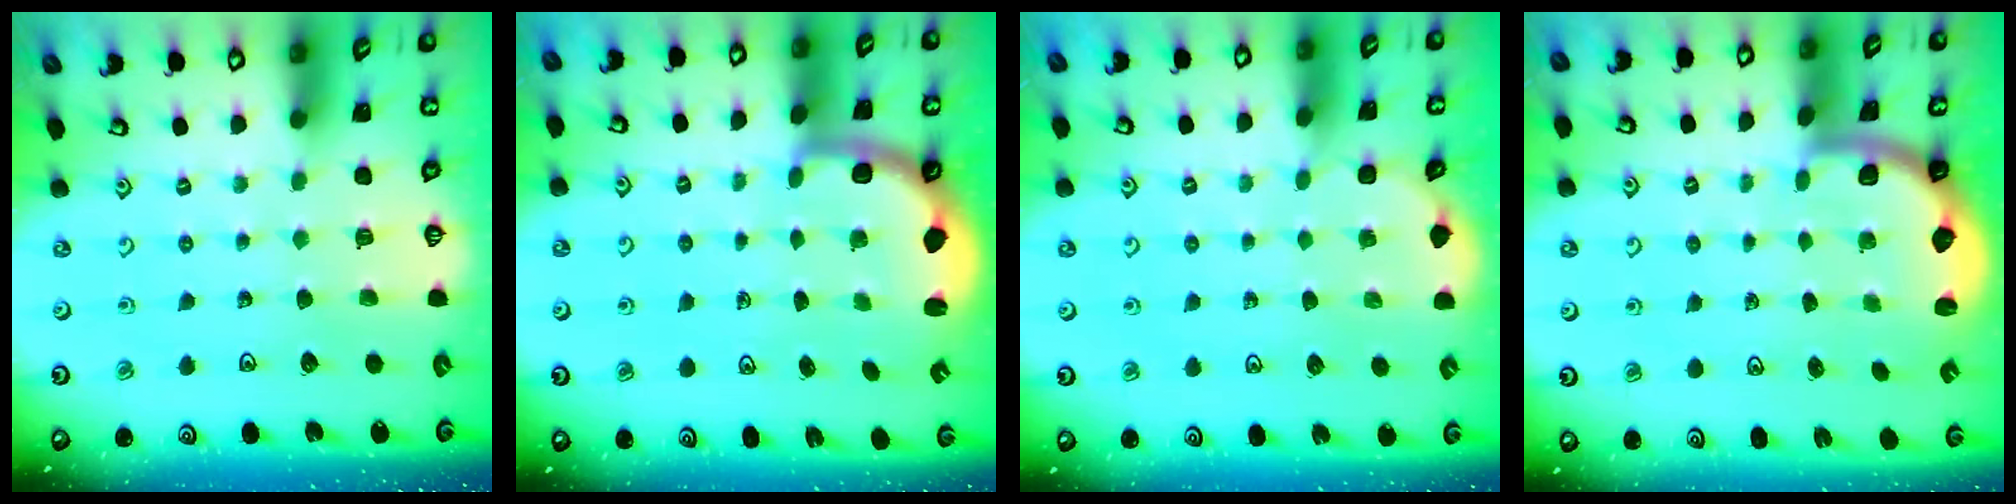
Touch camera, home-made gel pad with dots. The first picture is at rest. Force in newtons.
{"total": 2.2, "press": 1.7, "slide": 1.4}
{"total": 2.1, "press": 2.1, "slide": 0.2}
{"total": 1.9, "press": 1.8, "slide": 0.5}